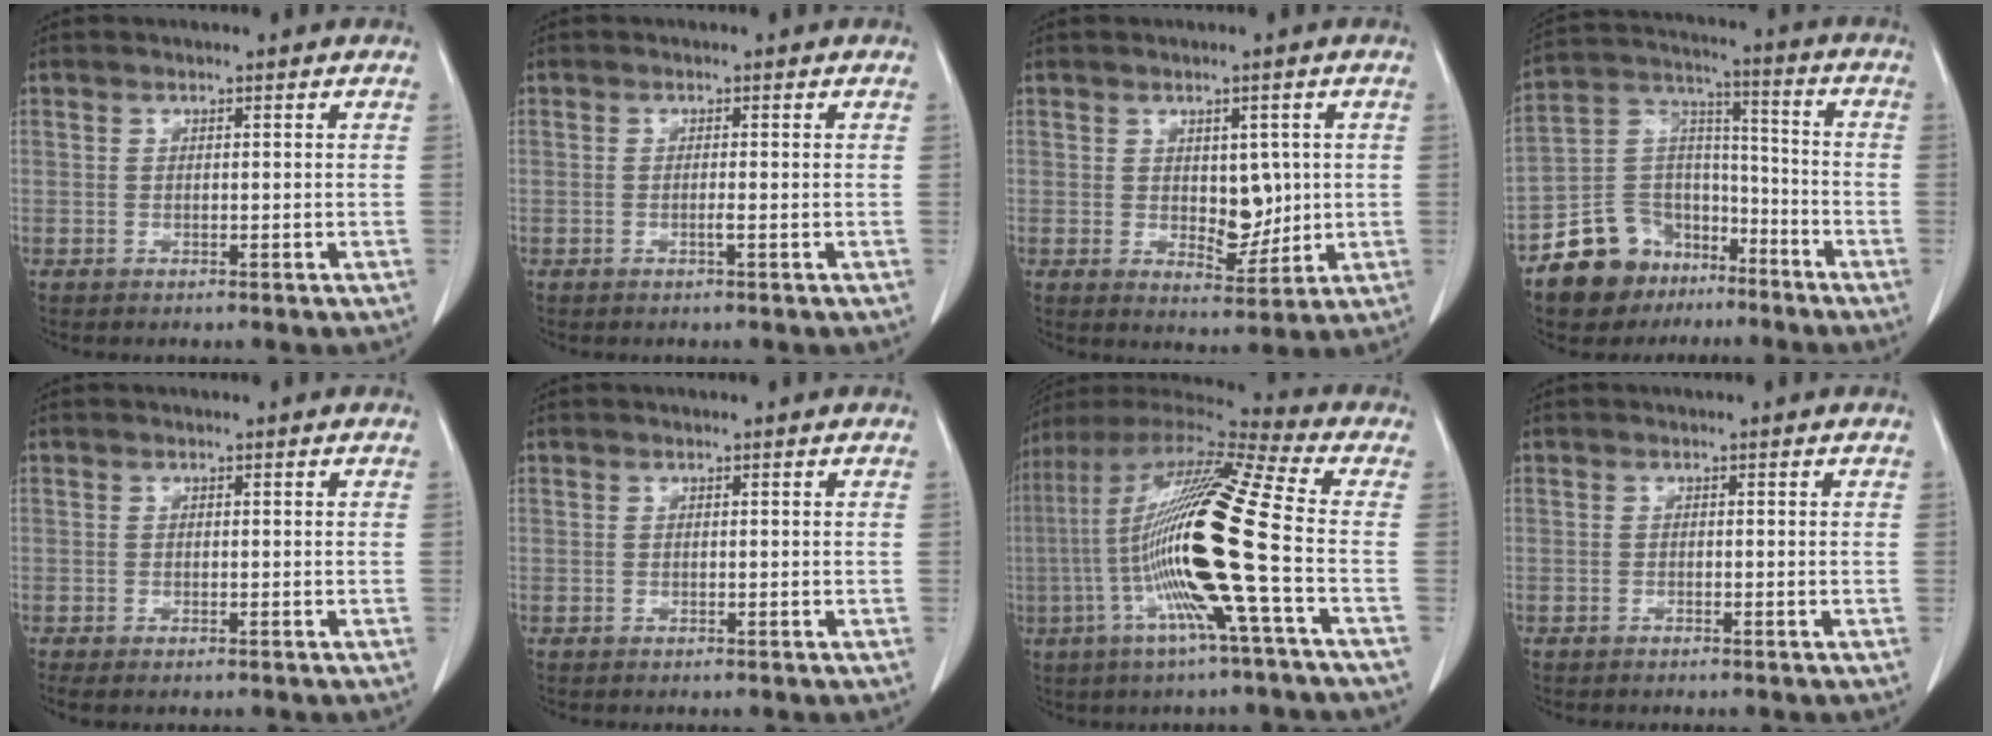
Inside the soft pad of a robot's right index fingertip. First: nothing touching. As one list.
[{"total": 0.8, "force": [-0.2, -0.1, 0.8], "torque": [-0.016, -0.001, -0.005]}, {"total": 5.7, "force": [0.6, 3.2, 4.7], "torque": [-0.064, -0.006, 0.021]}, {"total": 12.9, "force": [-8.6, 9.0, 3.4], "torque": [-0.069, 0.063, -0.147]}, {"total": 1.5, "force": [-1.1, 0.4, 0.9], "torque": [-0.009, -0.004, -0.014]}, {"total": 0.0}, {"total": 20.9, "force": [-3.8, -0.5, 20.5], "torque": [-0.408, -0.011, -0.094]}, {"total": 0.0}]